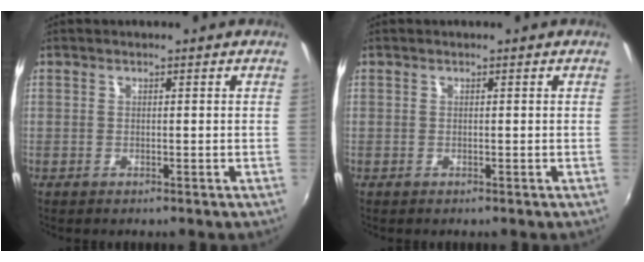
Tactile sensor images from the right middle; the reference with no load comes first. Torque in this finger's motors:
{"motor_torque": [0.06, -0.03, 0.00, 0.00]}